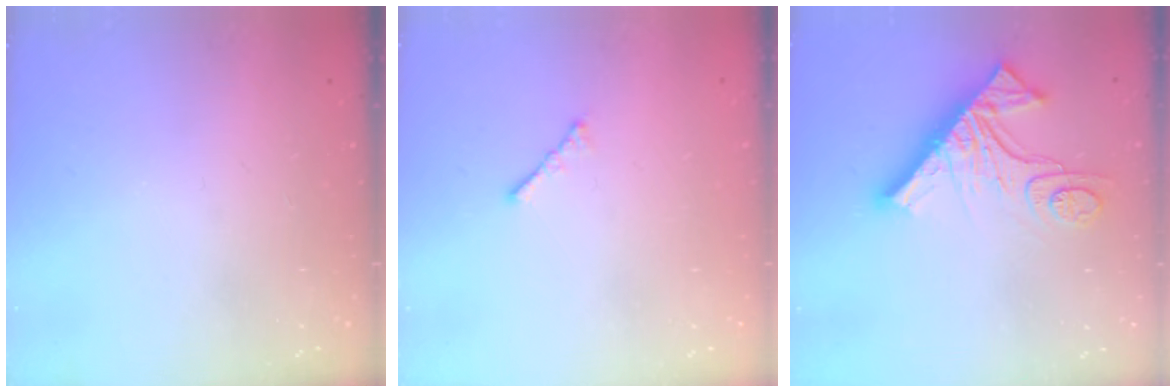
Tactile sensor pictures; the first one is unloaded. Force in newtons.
{"total": 1.7, "press": 1.6, "slide": 0.5}
{"total": 18.5, "press": 18.4, "slide": 1.5}